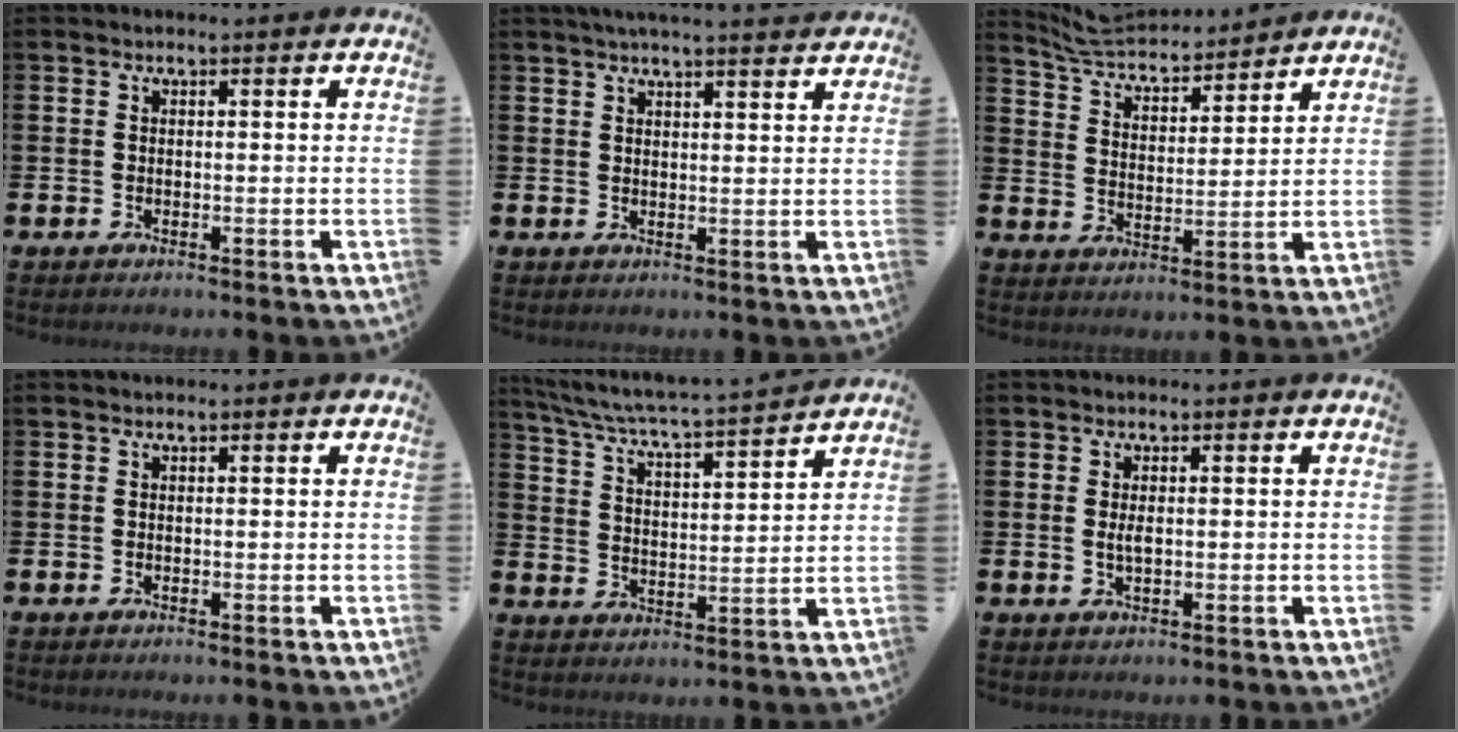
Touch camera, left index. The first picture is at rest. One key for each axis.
{"total": 3.8, "fx": 3.6, "fy": -0.4, "fz": 1.0, "tx": -0.027, "ty": -0.011, "tz": 0.065}
{"total": 6.1, "fx": 5.9, "fy": 1.0, "fz": 0.8, "tx": -0.046, "ty": -0.043, "tz": 0.104}
{"total": 0.0}
{"total": 5.7, "fx": 5.4, "fy": 0.0, "fz": 1.7, "tx": -0.062, "ty": -0.048, "tz": 0.088}
{"total": 1.5, "fx": 0.2, "fy": 0.6, "fz": 1.4, "tx": -0.025, "ty": 0.001, "tz": 0.001}